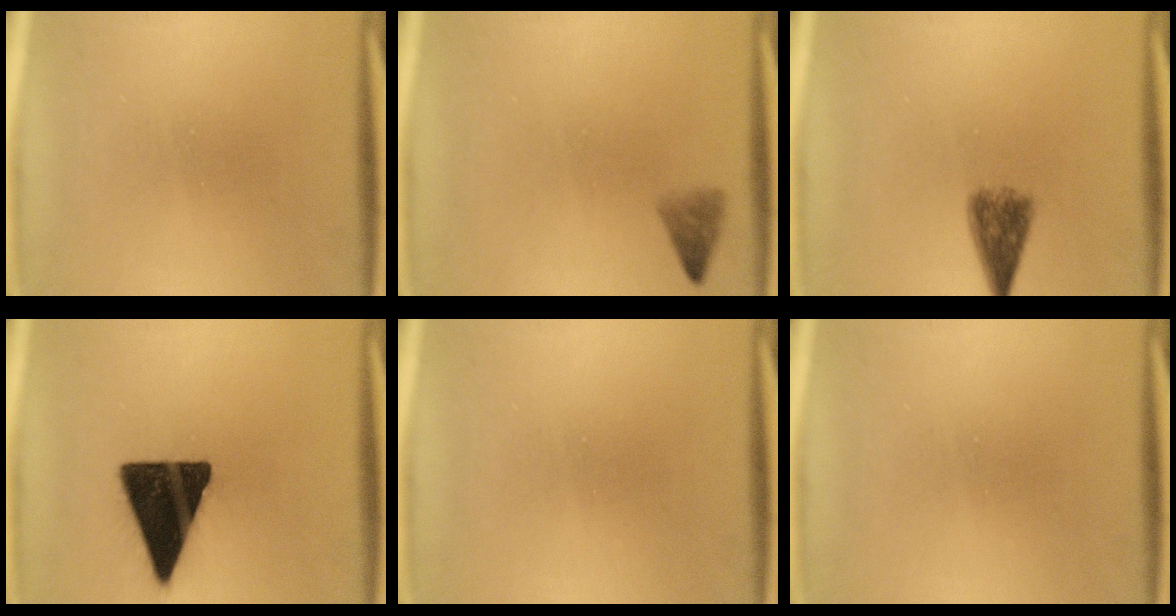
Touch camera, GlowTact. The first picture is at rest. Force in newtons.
{"total": 1.0}
{"total": 4.8}
{"total": 17.3}
{"total": 0.0}
{"total": 0.0}